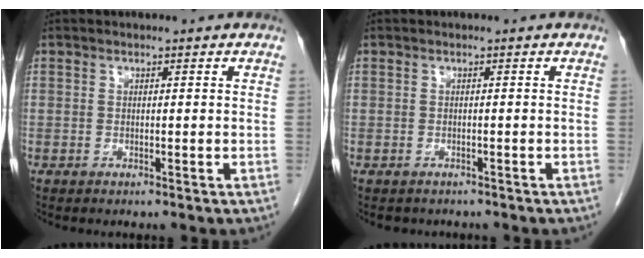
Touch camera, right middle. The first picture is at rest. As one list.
[{"total": 2.7, "force": [-2.3, 1.3, 0.4], "torque": [-0.010, 0.000, -0.029]}]